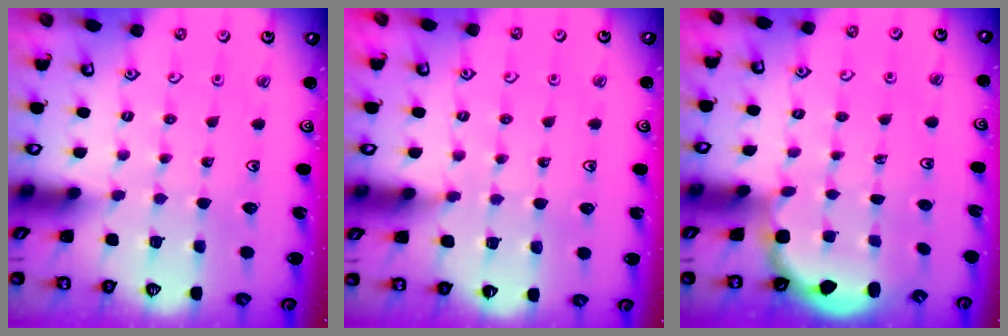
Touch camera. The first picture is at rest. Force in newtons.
{"total": 5.2, "press": 5.1, "slide": 0.6}
{"total": 2.9, "press": 2.6, "slide": 1.2}